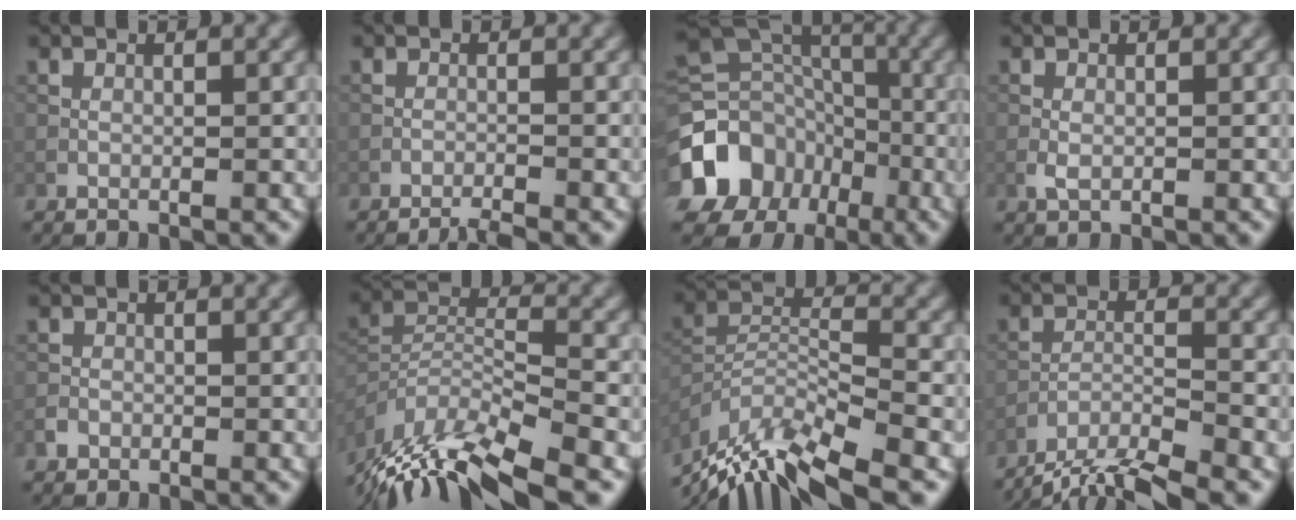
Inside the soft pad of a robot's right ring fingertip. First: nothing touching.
{"total": 1.8, "force": [-1.6, 0.0, 0.9], "torque": [-0.016, 0.000, -0.029]}
{"total": 14.4, "force": [-6.5, 11.7, 5.3], "torque": [-0.136, -0.020, -0.103]}
{"total": 1.2, "force": [0.1, 0.7, 1.0], "torque": [-0.027, 0.001, 0.000]}
{"total": 0.8, "force": [-0.2, 0.8, 0.1], "torque": [0.002, 0.006, -0.007]}
{"total": 11.1, "force": [-8.4, 2.9, 6.7], "torque": [-0.143, 0.009, -0.146]}
{"total": 10.0, "force": [-8.3, 2.2, 5.2], "torque": [-0.107, 0.009, -0.150]}
{"total": 8.0, "force": [-7.2, 1.4, 3.2], "torque": [-0.048, -0.011, -0.112]}